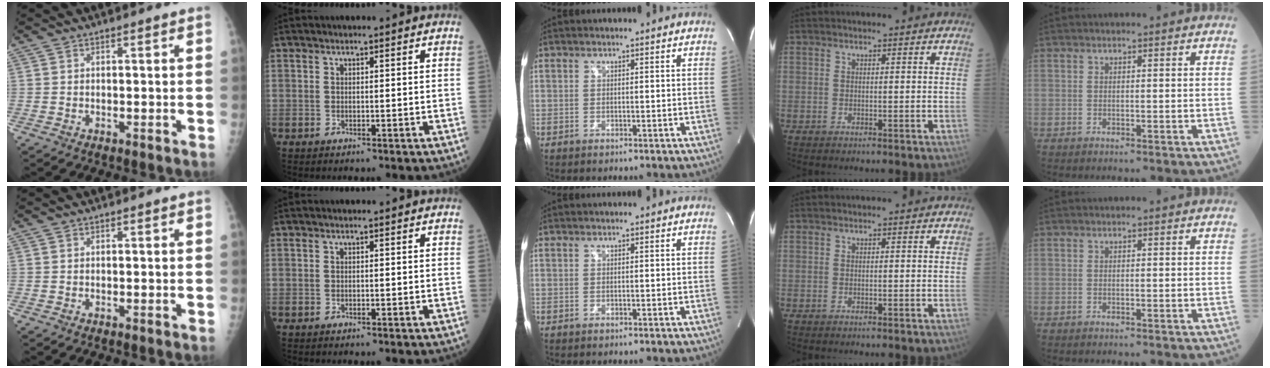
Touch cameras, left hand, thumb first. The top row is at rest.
{}